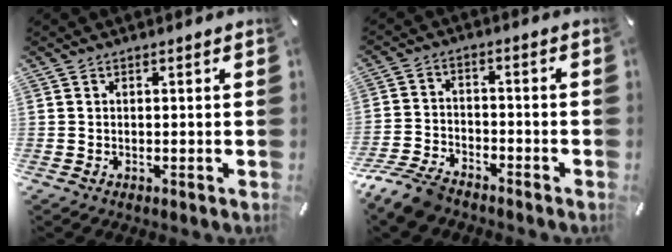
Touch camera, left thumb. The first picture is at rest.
{"total": 8.4, "force": [-7.1, 3.2, 3.2], "torque": [-0.074, 0.028, -0.140]}